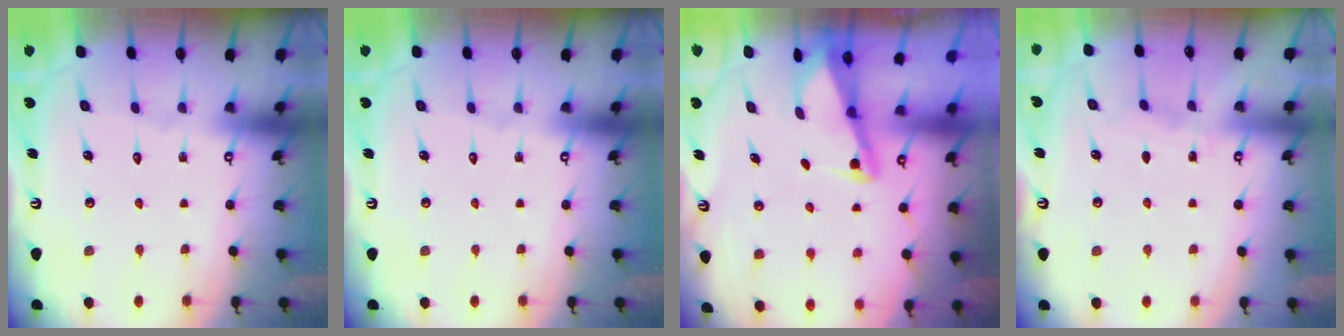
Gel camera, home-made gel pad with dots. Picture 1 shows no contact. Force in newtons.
{"total": 0.0}
{"total": 2.3, "press": 2.2, "slide": 0.4}
{"total": 3.4, "press": 3.4, "slide": 0.5}